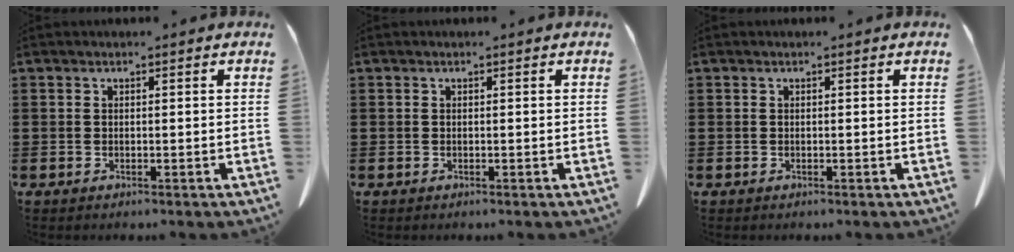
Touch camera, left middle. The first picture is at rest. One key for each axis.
{"total": 0.0}
{"total": 0.0}